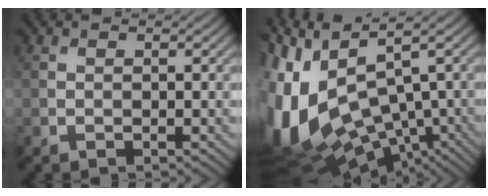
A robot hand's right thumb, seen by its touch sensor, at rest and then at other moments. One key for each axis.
{"total": 17.0, "fx": -0.3, "fy": 9.4, "fz": 14.2, "tx": -0.343, "ty": -0.035, "tz": 0.034}